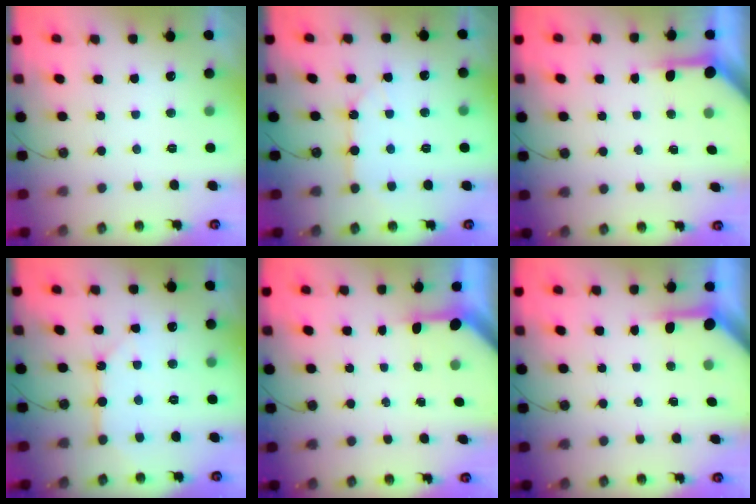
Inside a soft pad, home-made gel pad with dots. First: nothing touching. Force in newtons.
{"total": 8.1, "press": 8.0, "slide": 0.9}
{"total": 3.8, "press": 3.7, "slide": 0.5}
{"total": 7.7, "press": 7.7, "slide": 0.8}
{"total": 3.0, "press": 3.0, "slide": 0.2}
{"total": 3.8, "press": 3.8, "slide": 0.3}